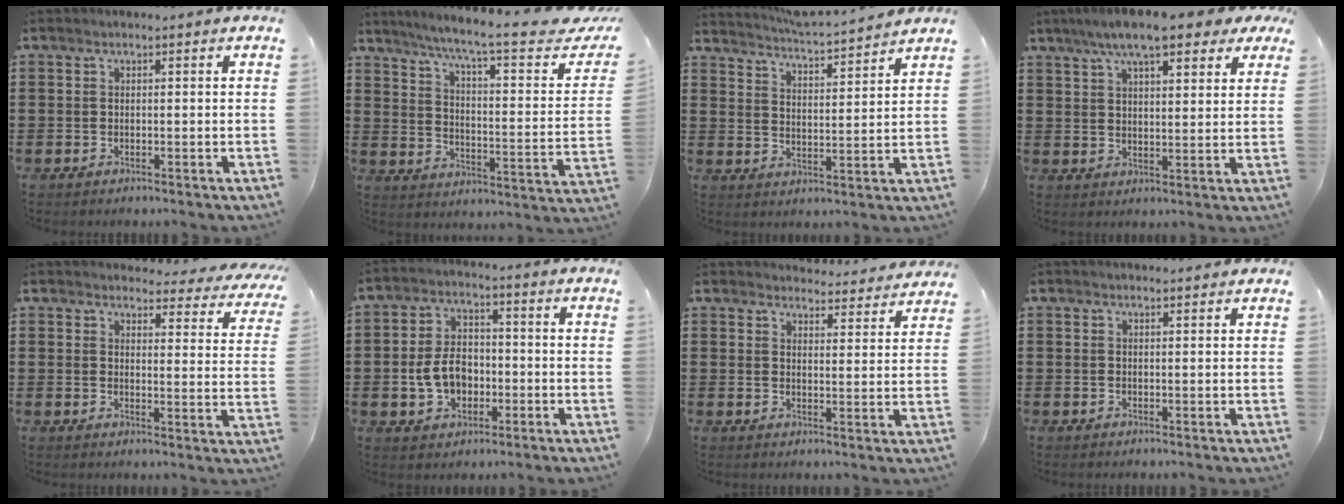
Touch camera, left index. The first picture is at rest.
{"total": 8.8, "force": [6.4, -0.1, 6.0], "torque": [-0.122, -0.044, 0.095]}
{"total": 4.1, "force": [4.0, -0.8, 0.6], "torque": [-0.033, -0.035, 0.064]}
{"total": 9.1, "force": [7.1, 1.8, 5.4], "torque": [-0.116, -0.004, 0.126]}
{"total": 3.8, "force": [3.7, 0.5, 0.8], "torque": [-0.019, -0.026, 0.062]}
{"total": 6.8, "force": [-1.5, 4.8, 4.5], "torque": [-0.099, 0.004, -0.035]}
{"total": 4.0, "force": [4.0, 0.2, 0.0], "torque": [-0.008, -0.027, 0.071]}
{"total": 0.8, "force": [0.8, 0.0, 0.2], "torque": [-0.005, -0.001, 0.017]}